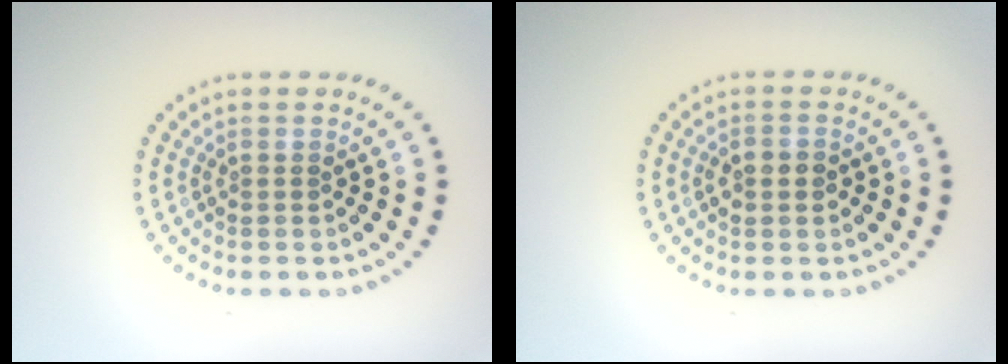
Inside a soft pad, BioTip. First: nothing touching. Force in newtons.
{"total": 2.2, "press": 2.2, "slide": 0.1}